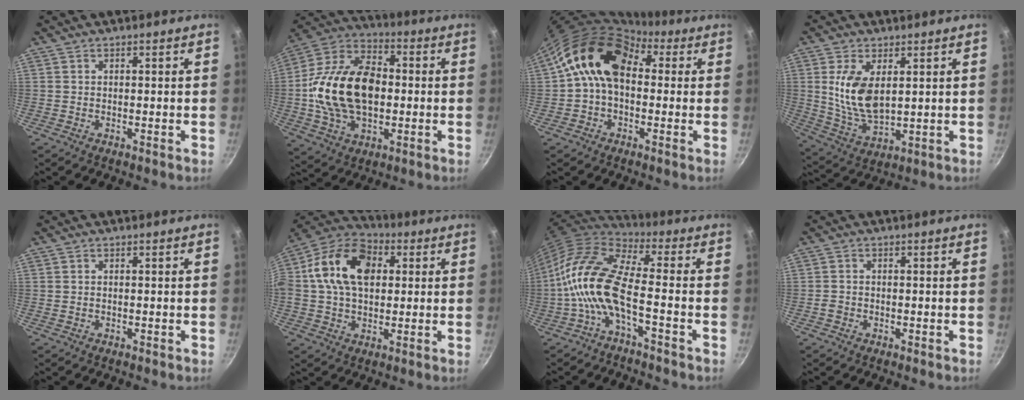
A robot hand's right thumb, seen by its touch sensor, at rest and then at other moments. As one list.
[{"total": 21.3, "force": [-0.5, 13.8, 16.3], "torque": [-0.272, 0.033, -0.017]}, {"total": 13.7, "force": [2.2, 9.6, 9.6], "torque": [-0.133, 0.025, 0.016]}, {"total": 11.1, "force": [2.5, 5.8, 9.1], "torque": [-0.171, -0.024, 0.058]}, {"total": 0.0}, {"total": 17.4, "force": [3.2, 11.9, 12.3], "torque": [-0.204, 0.023, 0.035]}, {"total": 14.0, "force": [-3.7, 5.3, 12.4], "torque": [-0.255, 0.042, -0.089]}, {"total": 1.3, "force": [-0.6, 1.1, 0.5], "torque": [-0.011, 0.004, -0.010]}]